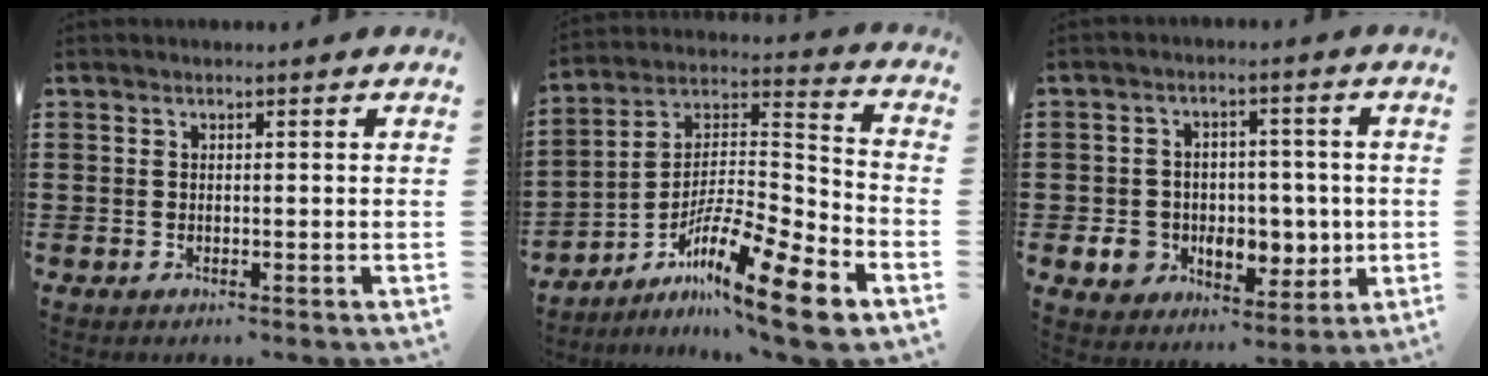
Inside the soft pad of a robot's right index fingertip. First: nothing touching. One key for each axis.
{"total": 14.7, "fx": -10.0, "fy": 1.8, "fz": 10.6, "tx": -0.181, "ty": 0.019, "tz": -0.185}
{"total": 7.1, "fx": -0.5, "fy": 6.4, "fz": 3.1, "tx": -0.062, "ty": 0.009, "tz": -0.002}